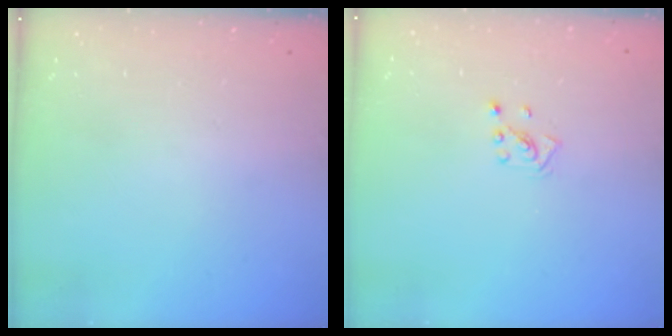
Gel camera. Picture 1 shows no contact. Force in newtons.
{"total": 2.1, "press": 2.0, "slide": 0.3}